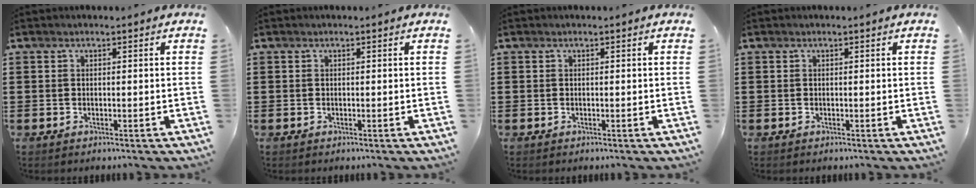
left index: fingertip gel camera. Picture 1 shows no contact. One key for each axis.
{"total": 0.0}
{"total": 0.0}
{"total": 0.0}